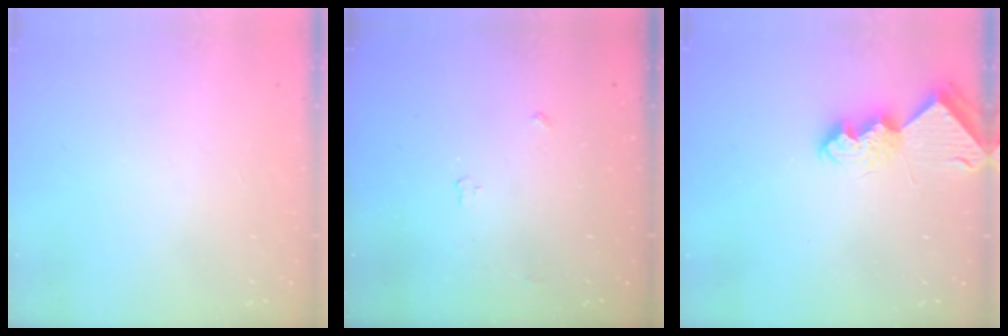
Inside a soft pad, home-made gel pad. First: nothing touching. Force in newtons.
{"total": 3.0, "press": 2.9, "slide": 0.5}
{"total": 8.0, "press": 8.0, "slide": 0.3}